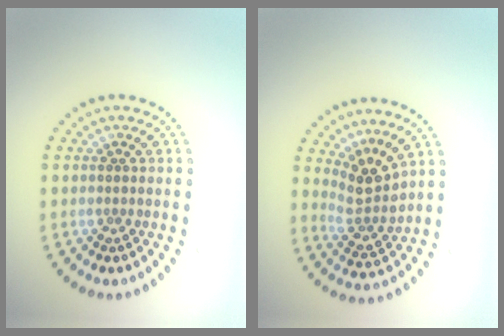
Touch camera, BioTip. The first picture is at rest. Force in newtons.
{"total": 3.1, "press": 2.3, "slide": 2.1}